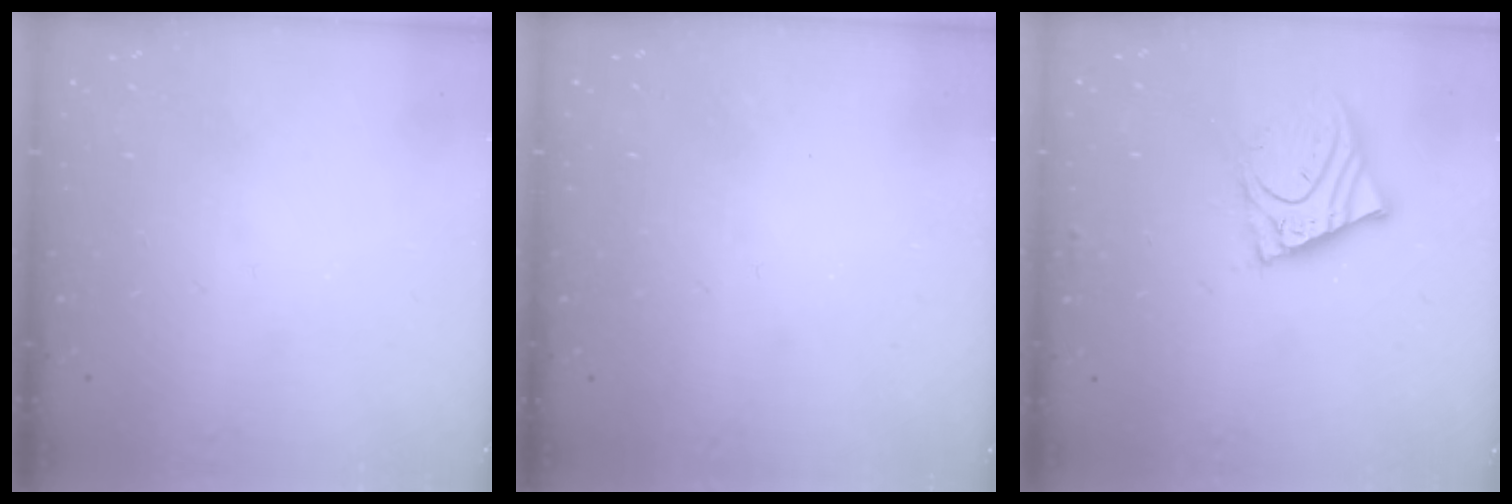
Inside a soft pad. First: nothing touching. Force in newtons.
{"total": 0.7, "press": 0.7, "slide": 0.0}
{"total": 10.6, "press": 10.5, "slide": 1.6}